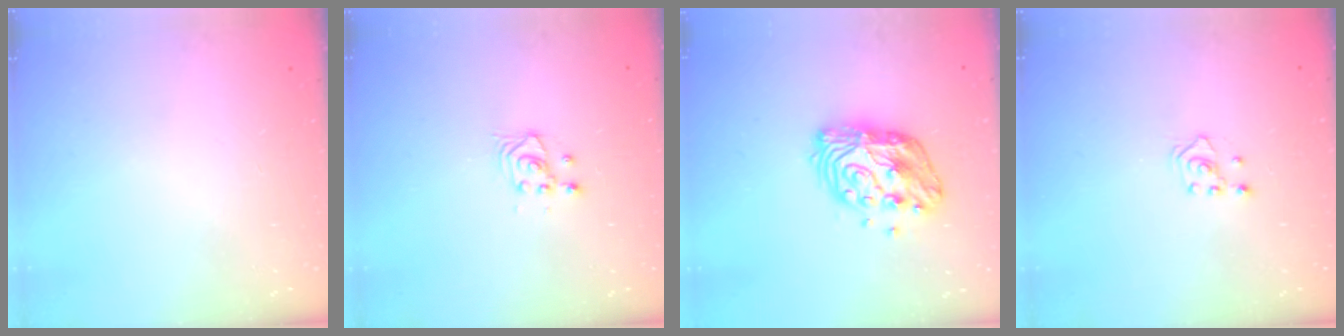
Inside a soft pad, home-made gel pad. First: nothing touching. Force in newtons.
{"total": 3.4, "press": 3.4, "slide": 0.4}
{"total": 12.7, "press": 12.6, "slide": 1.0}
{"total": 2.0, "press": 1.8, "slide": 0.9}